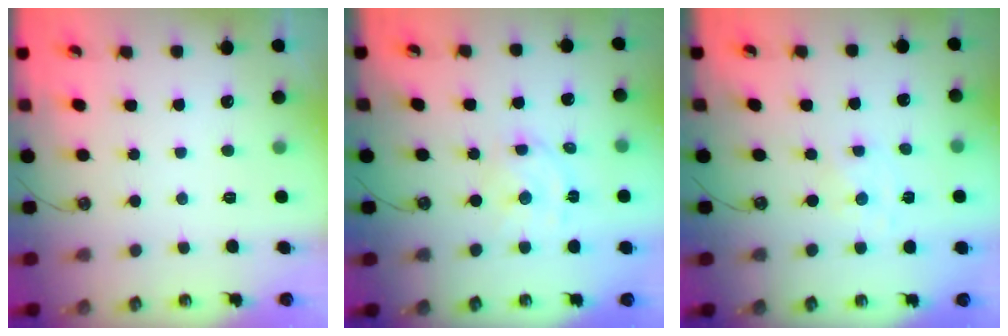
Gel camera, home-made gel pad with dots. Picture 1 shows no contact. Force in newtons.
{"total": 6.4, "press": 6.3, "slide": 1.0}
{"total": 0.0}